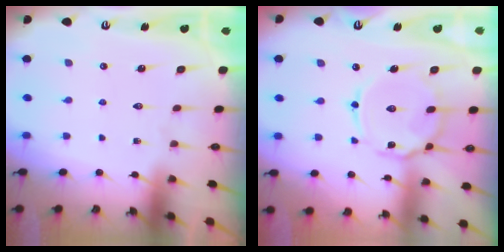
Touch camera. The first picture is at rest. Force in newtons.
{"total": 11.2, "press": 11.2, "slide": 0.8}